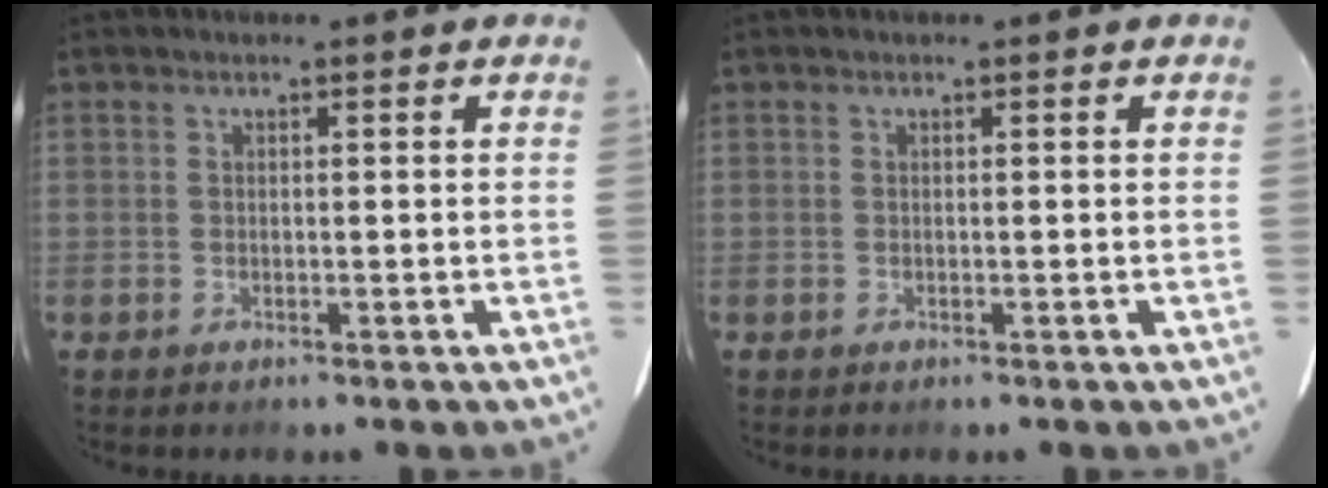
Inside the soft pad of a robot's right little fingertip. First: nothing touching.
{"total": 0.0}